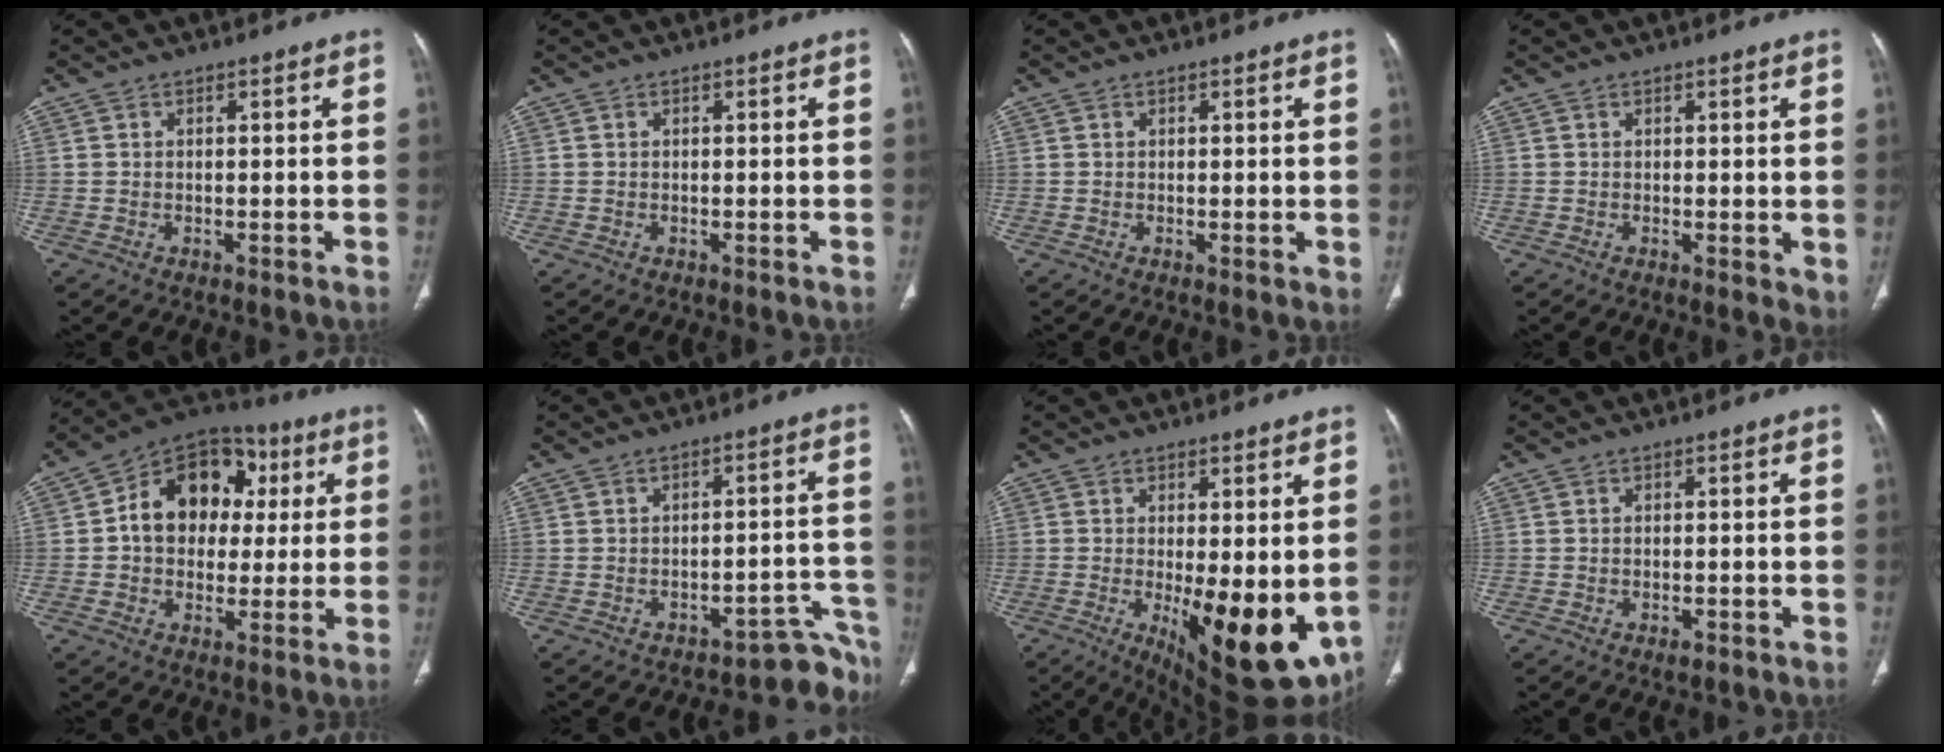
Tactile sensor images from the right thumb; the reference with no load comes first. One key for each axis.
{"total": 0.0}
{"total": 1.0, "fx": 0.3, "fy": 0.4, "fz": 0.9, "tx": -0.015, "ty": -0.004, "tz": 0.003}
{"total": 2.6, "fx": 0.3, "fy": 1.1, "fz": 2.4, "tx": -0.033, "ty": -0.010, "tz": 0.004}
{"total": 16.7, "fx": 2.8, "fy": 12.7, "fz": 10.4, "tx": -0.110, "ty": 0.023, "tz": 0.036}
{"total": 6.7, "fx": -6.0, "fy": 2.7, "fz": 0.9, "tx": 0.035, "ty": 0.094, "tz": -0.071}
{"total": 16.2, "fx": -2.6, "fy": 5.9, "fz": 14.9, "tx": -0.196, "ty": -0.035, "tz": -0.016}
{"total": 1.3, "fx": -0.5, "fy": 0.7, "fz": 1.0, "tx": -0.016, "ty": 0.000, "tz": -0.004}